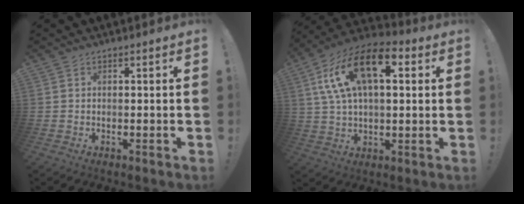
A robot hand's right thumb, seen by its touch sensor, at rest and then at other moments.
{"total": 19.3, "force": [6.8, 9.8, 15.1], "torque": [-0.277, -0.009, 0.114]}